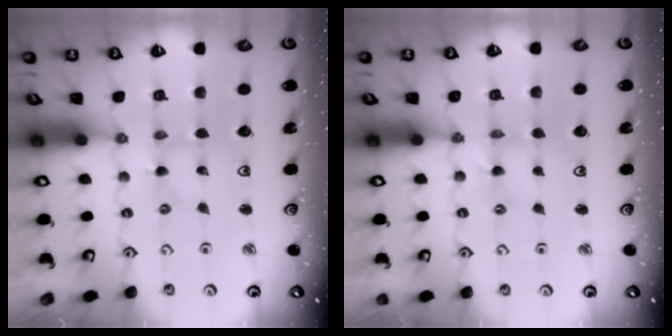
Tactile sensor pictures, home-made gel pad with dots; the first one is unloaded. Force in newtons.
{"total": 0.0}